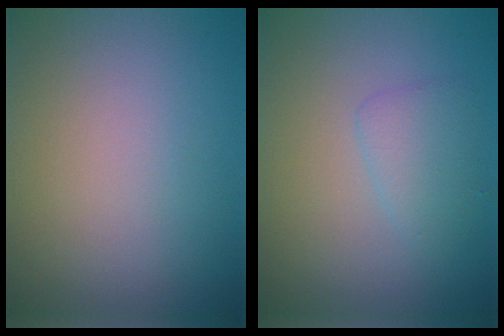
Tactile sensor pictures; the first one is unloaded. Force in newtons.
{"total": 1.8, "press": 1.8, "slide": 0.1}